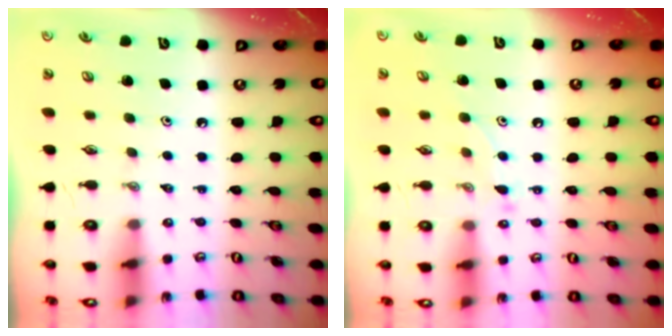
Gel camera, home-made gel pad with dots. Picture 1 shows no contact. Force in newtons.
{"total": 8.0, "press": 8.0, "slide": 0.7}